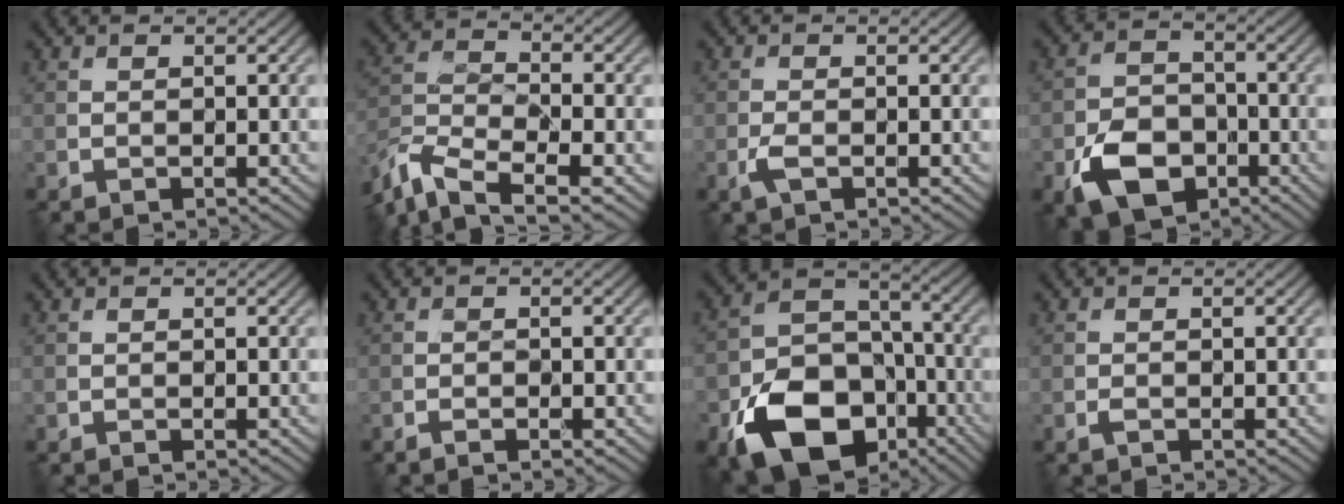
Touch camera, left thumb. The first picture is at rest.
{"total": 8.5, "force": [-6.4, 2.9, 4.8], "torque": [-0.107, -0.016, -0.137]}
{"total": 1.8, "force": [-0.8, 0.7, 1.4], "torque": [-0.036, -0.002, -0.021]}
{"total": 8.5, "force": [-4.1, 5.6, 4.8], "torque": [-0.103, -0.013, -0.081]}
{"total": 0.0}
{"total": 1.2, "force": [-0.8, 0.3, 0.9], "torque": [-0.016, 0.001, -0.014]}
{"total": 15.6, "force": [-7.9, 10.3, 8.7], "torque": [-0.177, -0.046, -0.137]}
{"total": 0.7, "force": [-0.4, 0.3, 0.5], "torque": [-0.011, -0.001, -0.007]}